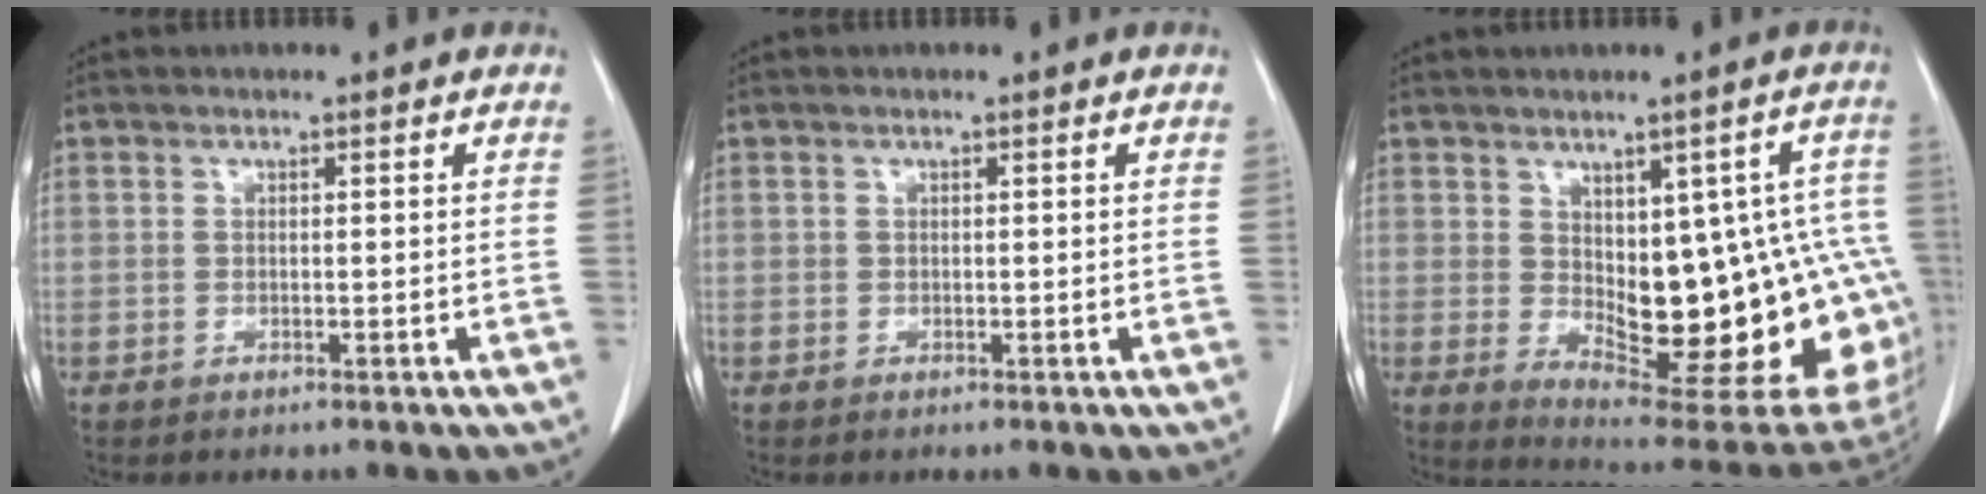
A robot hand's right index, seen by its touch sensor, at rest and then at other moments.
{"total": 0.0}
{"total": 21.1, "force": [-1.4, 8.0, 19.5], "torque": [-0.168, 0.014, 0.013]}